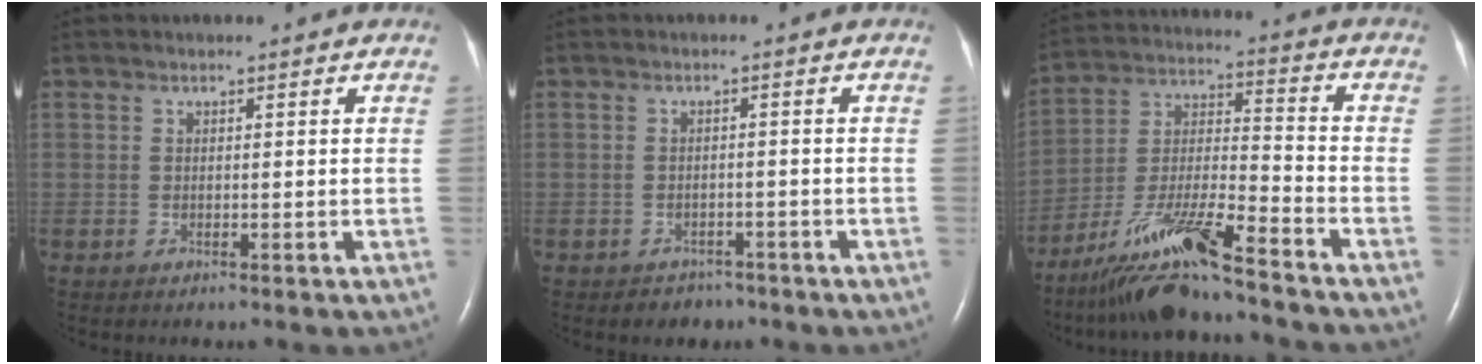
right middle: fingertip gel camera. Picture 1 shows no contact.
{"total": 2.4, "force": [-1.8, 1.6, 0.0], "torque": [-0.009, 0.007, -0.022]}
{"total": 14.3, "force": [-11.1, 0.8, 9.1], "torque": [-0.178, -0.019, -0.199]}